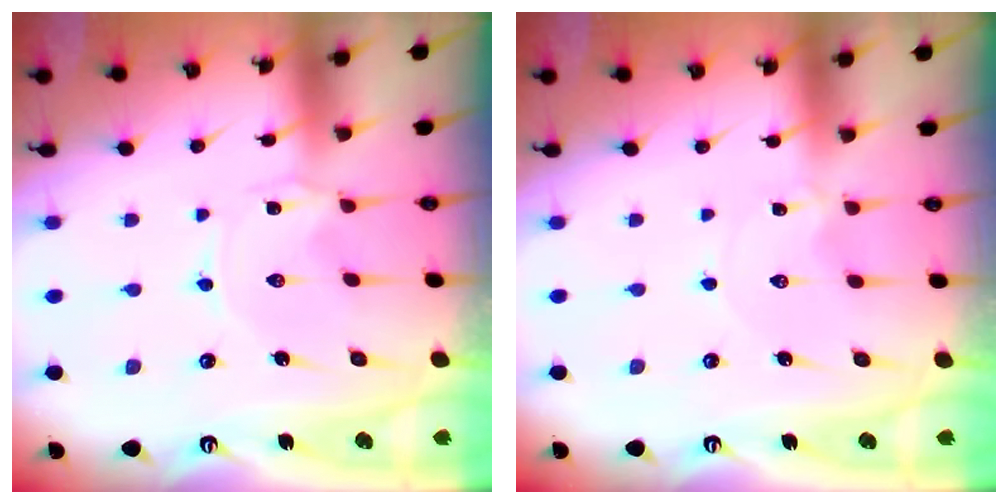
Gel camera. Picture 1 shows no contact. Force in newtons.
{"total": 0.5, "press": 0.5, "slide": 0.1}